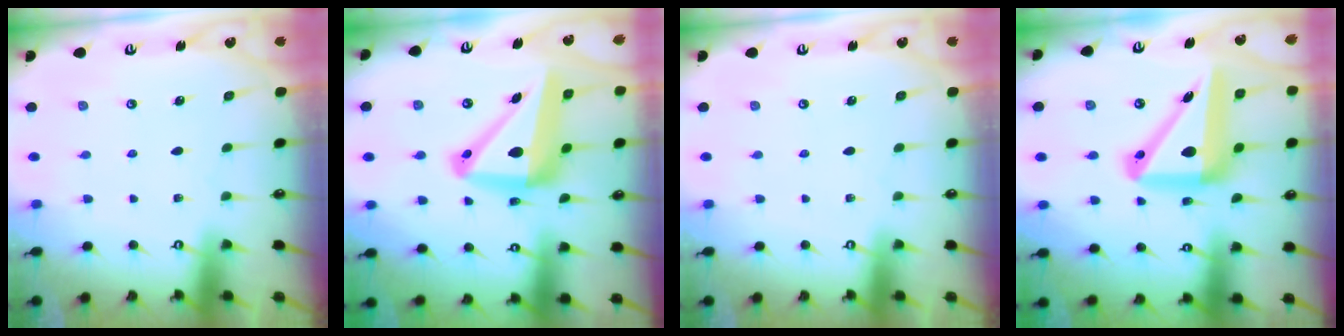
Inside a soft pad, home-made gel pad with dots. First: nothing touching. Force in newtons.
{"total": 16.7, "press": 16.4, "slide": 3.4}
{"total": 0.0}
{"total": 17.4, "press": 17.2, "slide": 2.8}